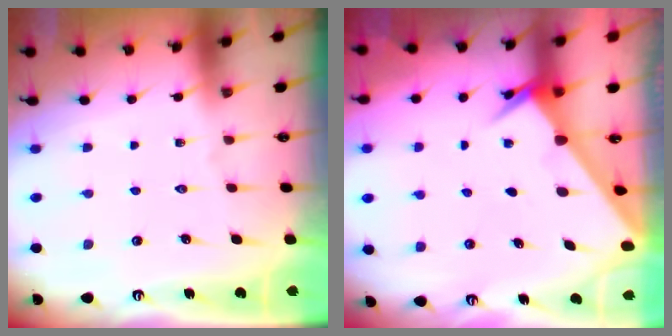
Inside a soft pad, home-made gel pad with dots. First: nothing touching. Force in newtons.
{"total": 2.4, "press": 2.4, "slide": 0.3}